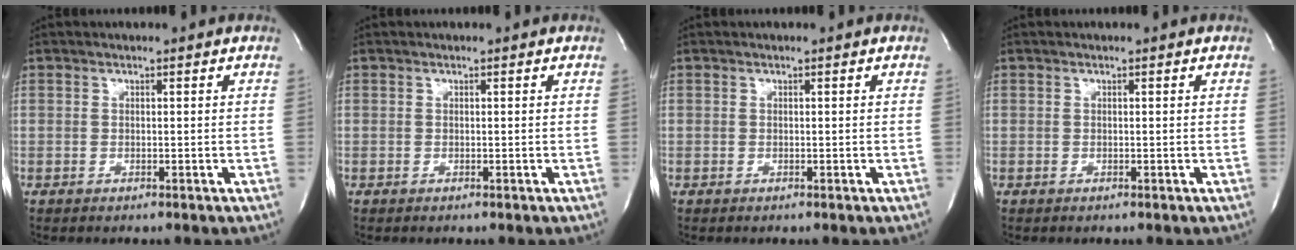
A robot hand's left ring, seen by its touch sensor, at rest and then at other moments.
{"total": 0.0}
{"total": 0.0}
{"total": 0.0}